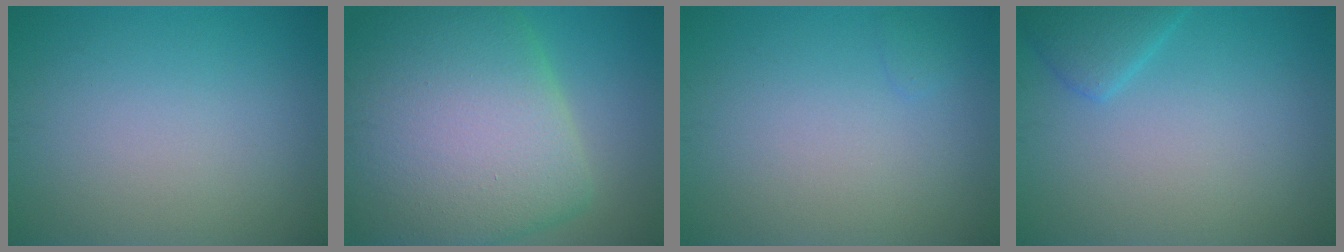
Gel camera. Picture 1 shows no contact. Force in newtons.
{"total": 14.1, "press": 14.1, "slide": 0.8}
{"total": 0.6, "press": 0.6, "slide": 0.0}
{"total": 2.2, "press": 2.2, "slide": 0.1}